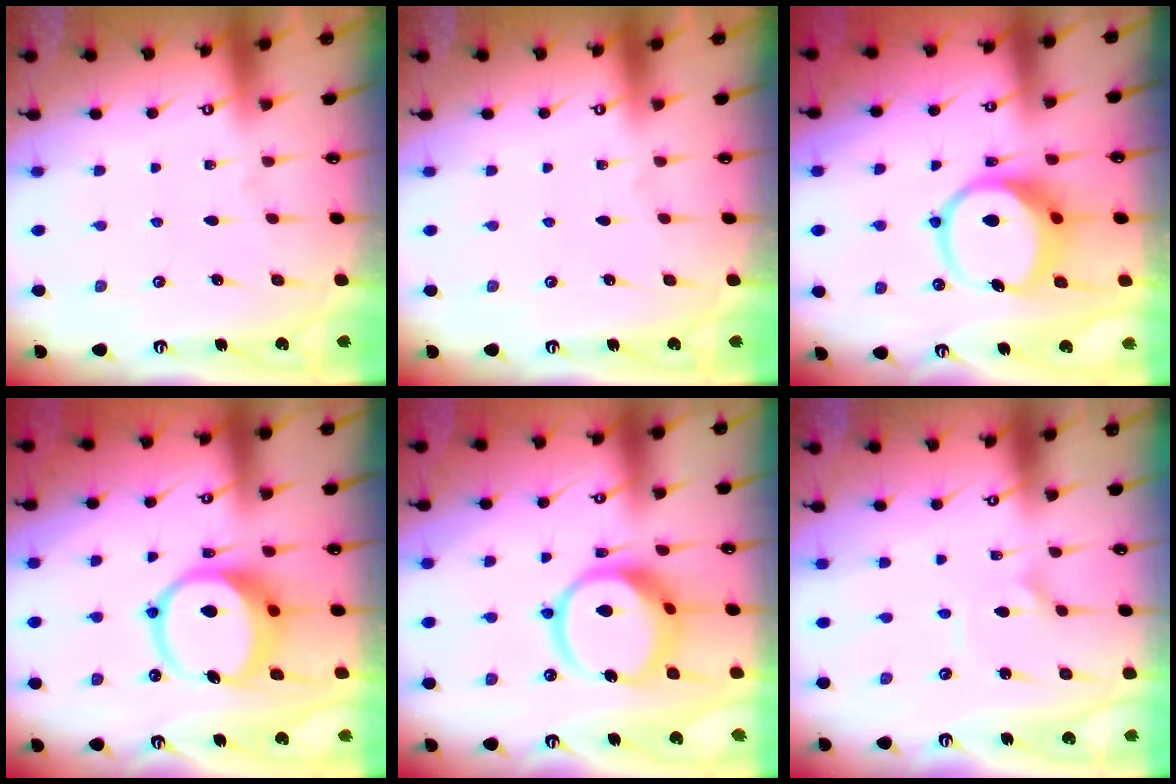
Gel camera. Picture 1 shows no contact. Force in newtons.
{"total": 0.0}
{"total": 11.0, "press": 10.9, "slide": 1.3}
{"total": 12.2, "press": 12.0, "slide": 2.2}
{"total": 13.5, "press": 13.4, "slide": 1.3}
{"total": 1.4, "press": 1.3, "slide": 0.6}